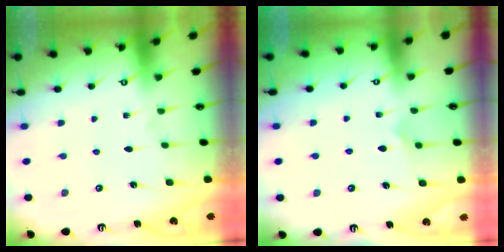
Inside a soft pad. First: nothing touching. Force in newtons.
{"total": 4.6, "press": 4.6, "slide": 0.4}